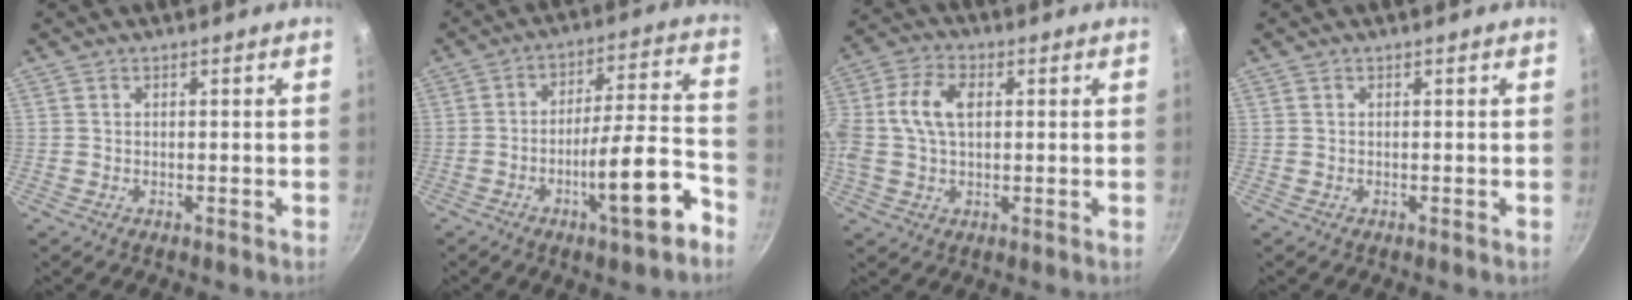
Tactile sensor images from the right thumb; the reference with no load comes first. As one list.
[{"total": 14.2, "force": [-7.0, 3.0, 12.0], "torque": [-0.157, 0.054, -0.105]}, {"total": 11.2, "force": [1.6, 6.8, 8.7], "torque": [-0.177, 0.023, 0.018]}, {"total": 0.0}]